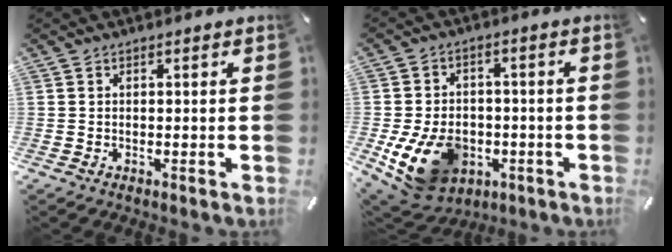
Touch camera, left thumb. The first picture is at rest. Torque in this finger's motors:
{"motor_torque": [1.69, 2.60, 0.20, 0.04, 0.42]}